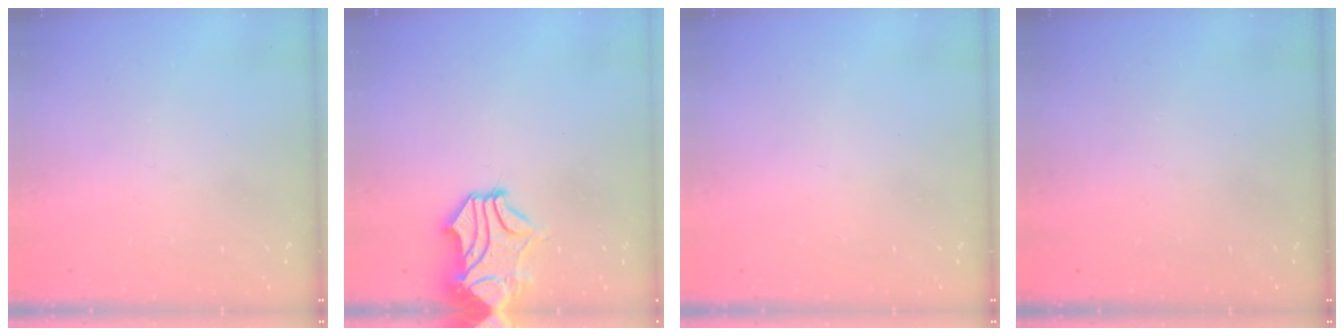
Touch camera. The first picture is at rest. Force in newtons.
{"total": 2.4, "press": 2.1, "slide": 1.2}
{"total": 0.0}
{"total": 0.0}